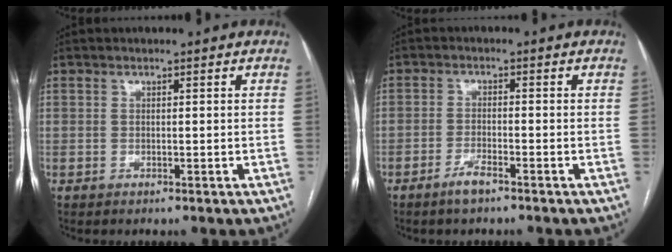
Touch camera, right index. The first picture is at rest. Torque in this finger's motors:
{"motor_torque": [0.25, -0.03, 0.13, 0.03]}